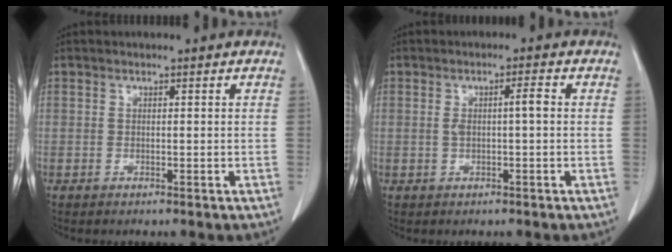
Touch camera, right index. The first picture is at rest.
{"total": 2.9, "force": [0.2, 0.4, 2.9], "torque": [-0.055, 0.009, 0.006]}